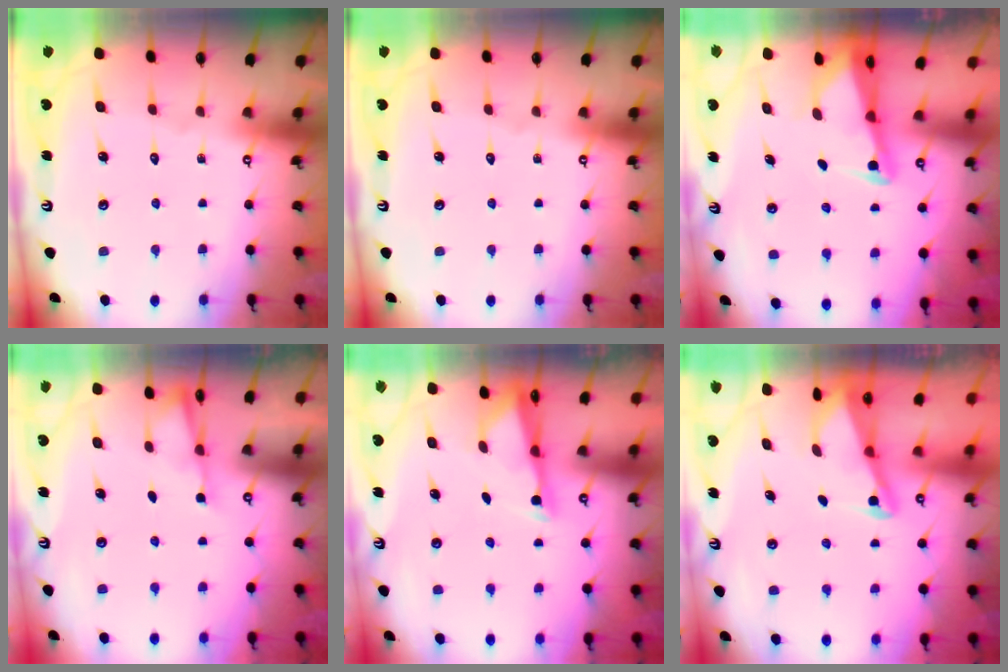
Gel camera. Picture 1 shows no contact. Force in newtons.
{"total": 0.0}
{"total": 2.7, "press": 2.7, "slide": 0.2}
{"total": 2.3, "press": 2.2, "slide": 0.4}
{"total": 3.0, "press": 2.9, "slide": 0.5}
{"total": 2.0, "press": 2.0, "slide": 0.4}